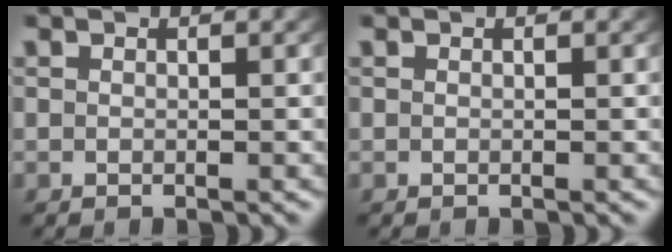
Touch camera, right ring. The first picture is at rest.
{"total": 0.0}